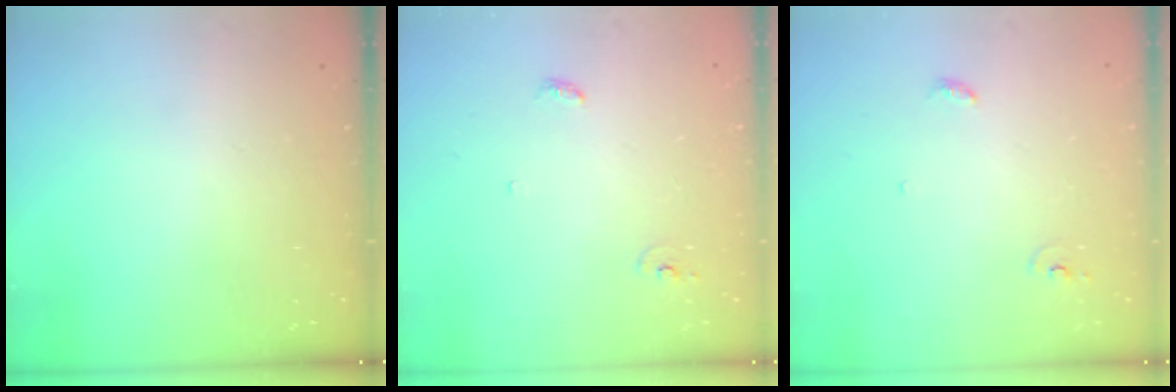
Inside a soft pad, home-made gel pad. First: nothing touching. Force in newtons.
{"total": 3.4, "press": 3.4, "slide": 0.2}
{"total": 3.6, "press": 3.6, "slide": 0.2}